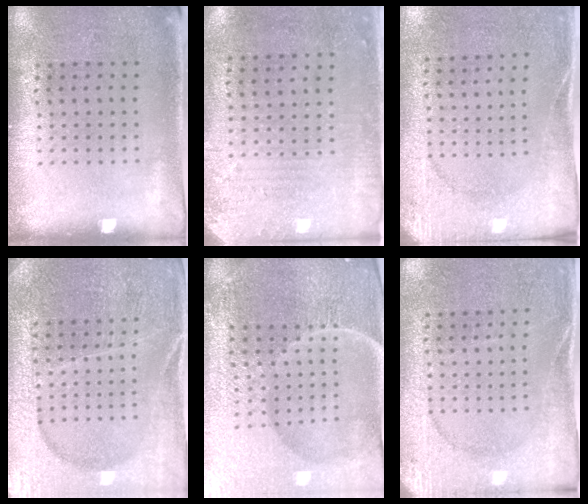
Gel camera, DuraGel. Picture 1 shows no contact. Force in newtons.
{"total": 2.8, "press": 2.3, "slide": 1.7}
{"total": 2.6, "press": 2.0, "slide": 1.6}
{"total": 4.5, "press": 4.3, "slide": 1.5}
{"total": 6.0, "press": 5.5, "slide": 2.4}
{"total": 2.6, "press": 2.6, "slide": 0.4}